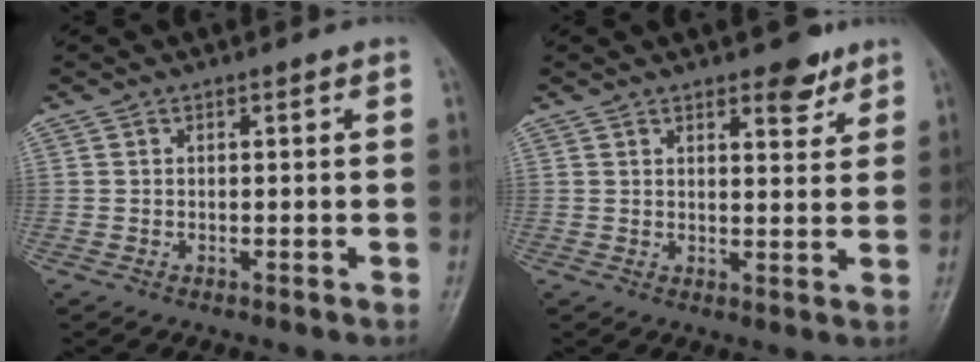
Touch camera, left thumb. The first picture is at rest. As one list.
[{"total": 5.1, "force": [3.6, 2.1, 3.1], "torque": [-0.022, -0.022, 0.048]}]